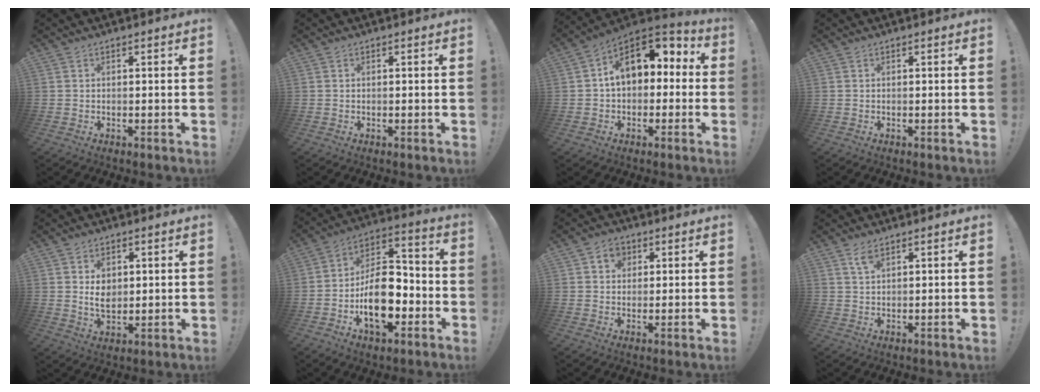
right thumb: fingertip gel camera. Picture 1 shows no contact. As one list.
[{"total": 0.0}, {"total": 13.2, "force": [3.9, 9.0, 8.8], "torque": [-0.124, -0.005, 0.073]}, {"total": 0.0}, {"total": 6.1, "force": [1.6, 4.7, 3.5], "torque": [-0.053, -0.005, 0.024]}, {"total": 17.8, "force": [-5.9, 10.6, 13.0], "torque": [-0.220, 0.039, -0.091]}, {"total": 4.5, "force": [1.7, 3.7, 1.8], "torque": [-0.028, 0.000, 0.029]}, {"total": 3.0, "force": [1.8, 0.9, 2.2], "torque": [-0.038, -0.004, 0.030]}]